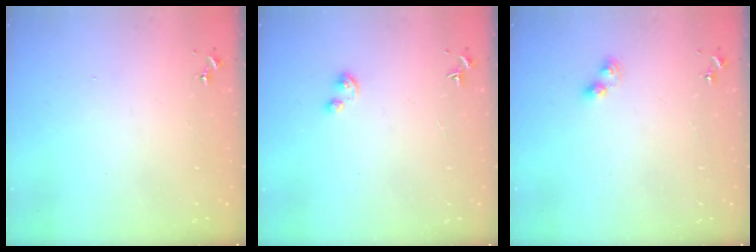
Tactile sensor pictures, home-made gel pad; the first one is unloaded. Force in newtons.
{"total": 2.9, "press": 2.9, "slide": 0.5}
{"total": 2.8, "press": 2.8, "slide": 0.5}